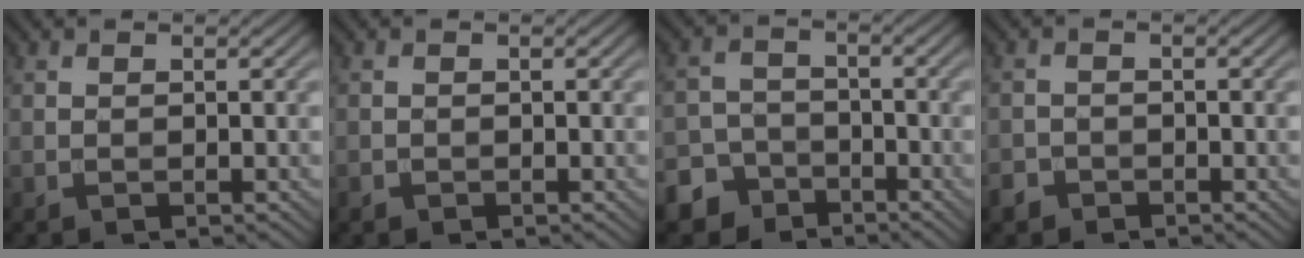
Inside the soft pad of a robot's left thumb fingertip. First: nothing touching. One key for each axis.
{"total": 0.7, "fx": -0.4, "fy": 0.5, "fz": 0.1, "tx": -0.002, "ty": -0.004, "tz": -0.008}
{"total": 6.3, "fx": -4.4, "fy": 4.2, "fz": 1.3, "tx": -0.015, "ty": -0.006, "tz": -0.096}
{"total": 2.2, "fx": -1.6, "fy": 1.4, "fz": 0.5, "tx": -0.011, "ty": -0.003, "tz": -0.038}